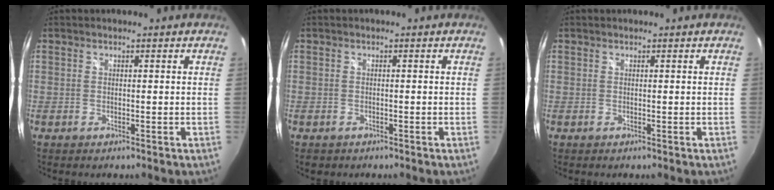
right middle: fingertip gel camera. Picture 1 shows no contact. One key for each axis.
{"total": 1.1, "fx": -0.7, "fy": 0.8, "fz": 0.2, "tx": -0.009, "ty": -0.003, "tz": -0.011}
{"total": 0.0}